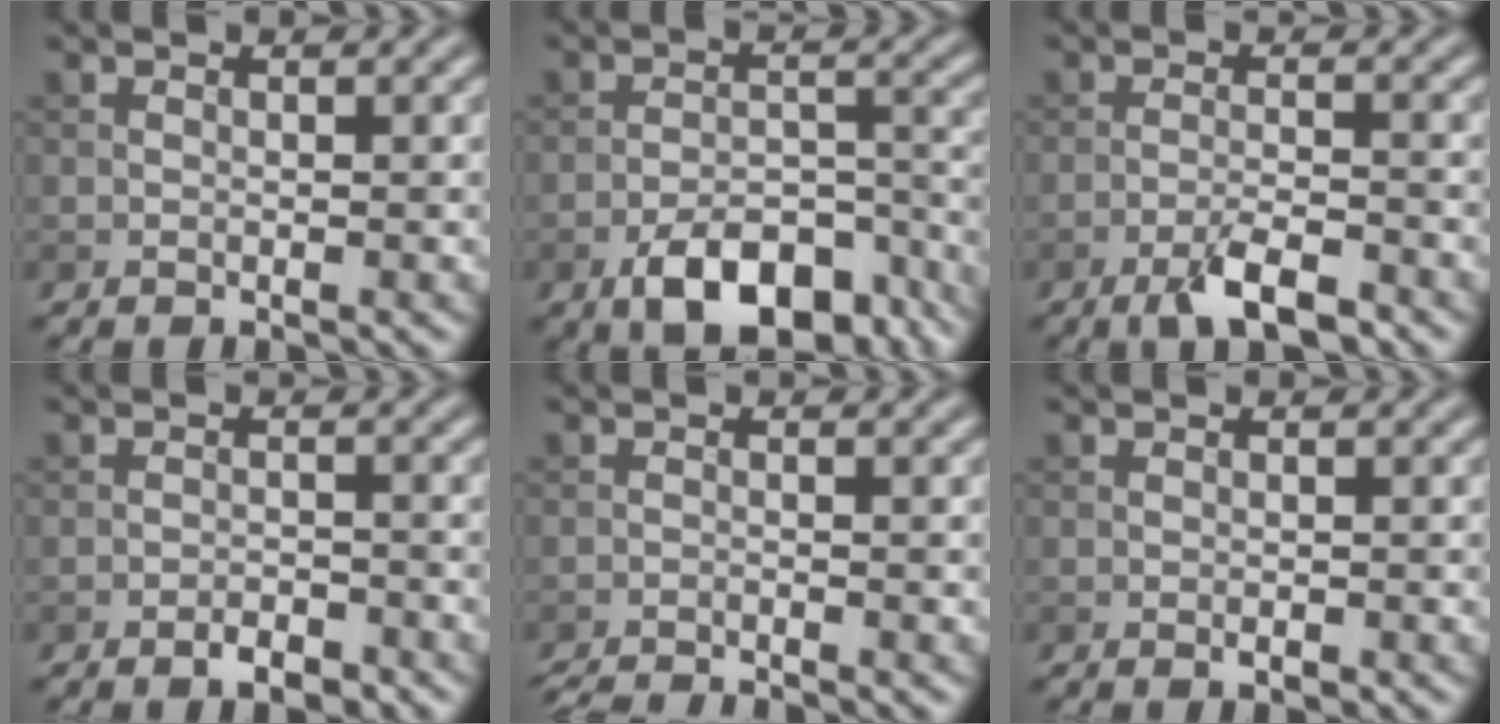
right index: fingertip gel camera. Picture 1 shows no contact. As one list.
[{"total": 8.7, "force": [-5.5, 3.9, 5.5], "torque": [-0.080, -0.004, -0.087]}, {"total": 4.1, "force": [-2.8, 1.0, 2.9], "torque": [-0.056, 0.001, -0.051]}, {"total": 1.9, "force": [-1.4, 0.7, 1.1], "torque": [-0.013, 0.004, -0.025]}, {"total": 3.1, "force": [-2.9, 0.3, 1.1], "torque": [-0.020, -0.012, -0.053]}, {"total": 0.7, "force": [-0.4, 0.3, 0.5], "torque": [-0.007, 0.000, -0.005]}]